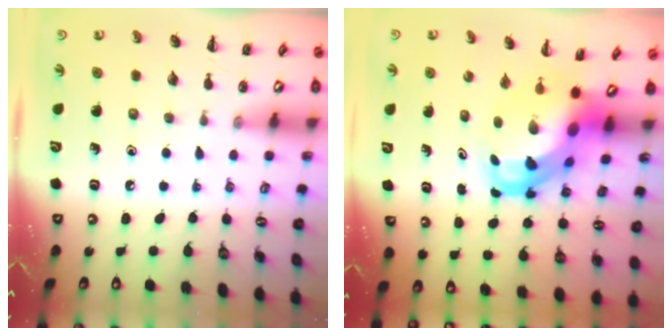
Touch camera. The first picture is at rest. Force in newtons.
{"total": 7.6, "press": 7.4, "slide": 1.9}